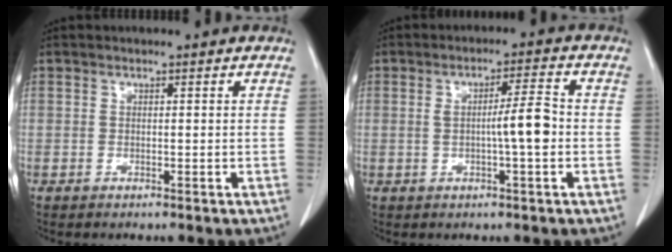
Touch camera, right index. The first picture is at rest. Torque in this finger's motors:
{"motor_torque": [0.37, -0.08, 0.13, 0.08]}